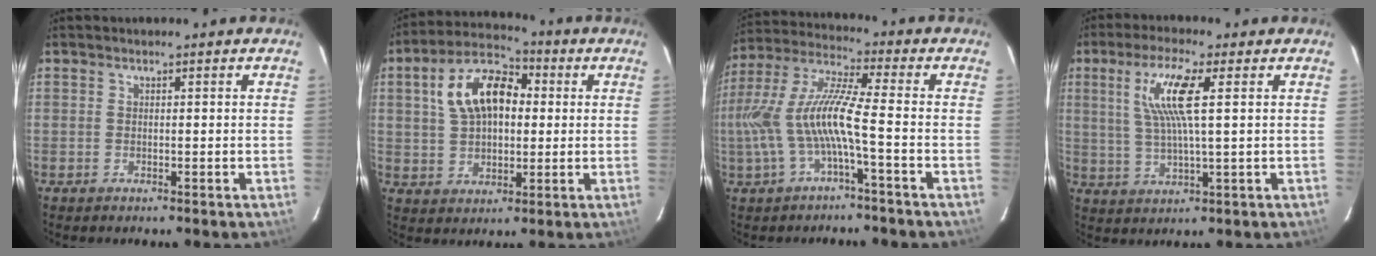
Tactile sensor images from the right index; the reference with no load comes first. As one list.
[{"total": 13.3, "force": [2.8, 8.1, 10.2], "torque": [-0.197, 0.037, 0.046]}, {"total": 11.9, "force": [-2.9, 1.1, 11.5], "torque": [-0.239, 0.004, -0.050]}, {"total": 9.3, "force": [2.8, 1.1, 8.9], "torque": [-0.174, 0.005, 0.054]}]